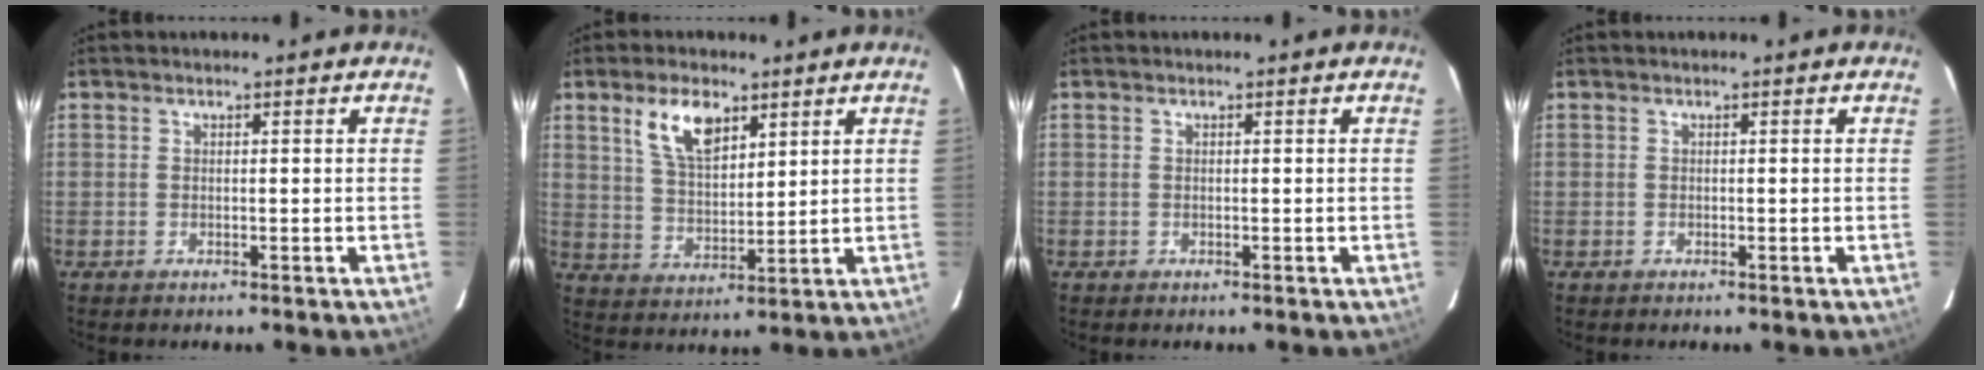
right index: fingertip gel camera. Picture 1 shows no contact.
{"total": 9.0, "force": [5.0, 4.2, 6.1], "torque": [-0.114, 0.010, 0.101]}
{"total": 0.0}
{"total": 0.0}